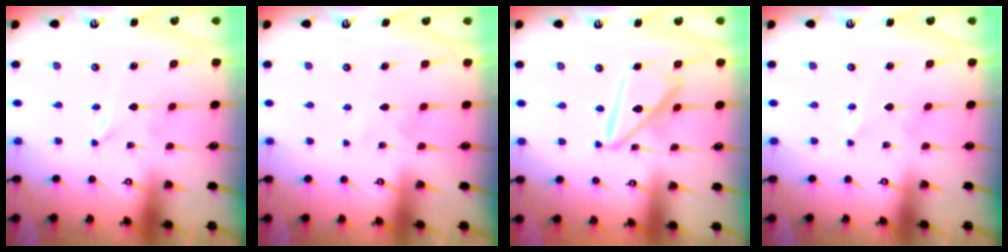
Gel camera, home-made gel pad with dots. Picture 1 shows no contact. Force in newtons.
{"total": 4.4, "press": 4.4, "slide": 0.4}
{"total": 15.9, "press": 15.9, "slide": 1.7}
{"total": 2.6, "press": 2.6, "slide": 0.2}